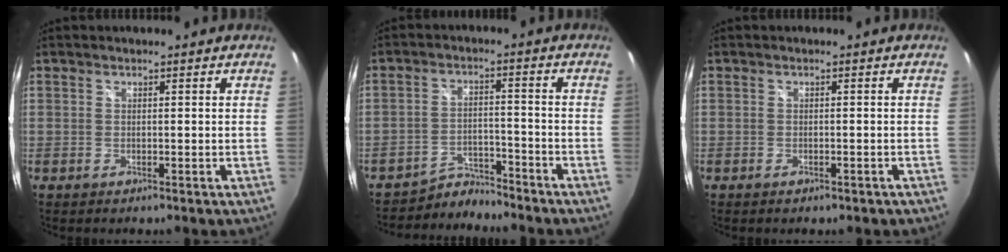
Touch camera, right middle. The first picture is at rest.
{"total": 5.2, "force": [-5.1, 0.5, -0.7], "torque": [0.010, 0.019, -0.086]}
{"total": 2.1, "force": [-1.4, 1.0, 1.1], "torque": [-0.018, -0.005, -0.017]}